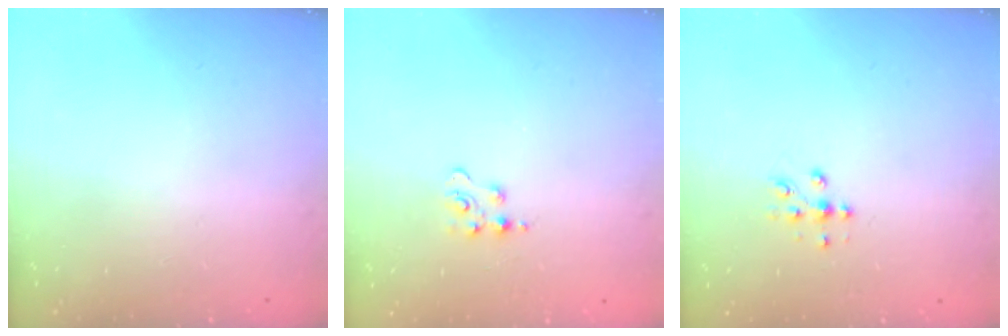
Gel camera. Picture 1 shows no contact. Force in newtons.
{"total": 3.6, "press": 3.6, "slide": 0.4}
{"total": 6.2, "press": 5.9, "slide": 1.9}